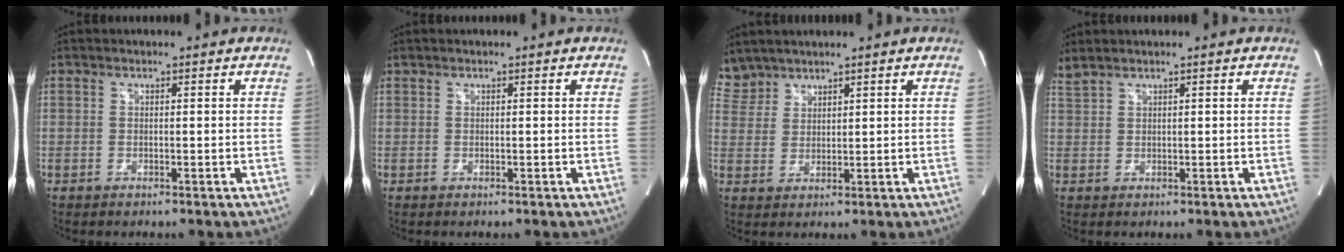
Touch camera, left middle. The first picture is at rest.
{"total": 0.0}
{"total": 4.4, "force": [4.2, 1.4, -0.3], "torque": [-0.003, 0.013, 0.095]}
{"total": 1.7, "force": [1.6, -0.1, 0.6], "torque": [-0.022, 0.018, 0.041]}